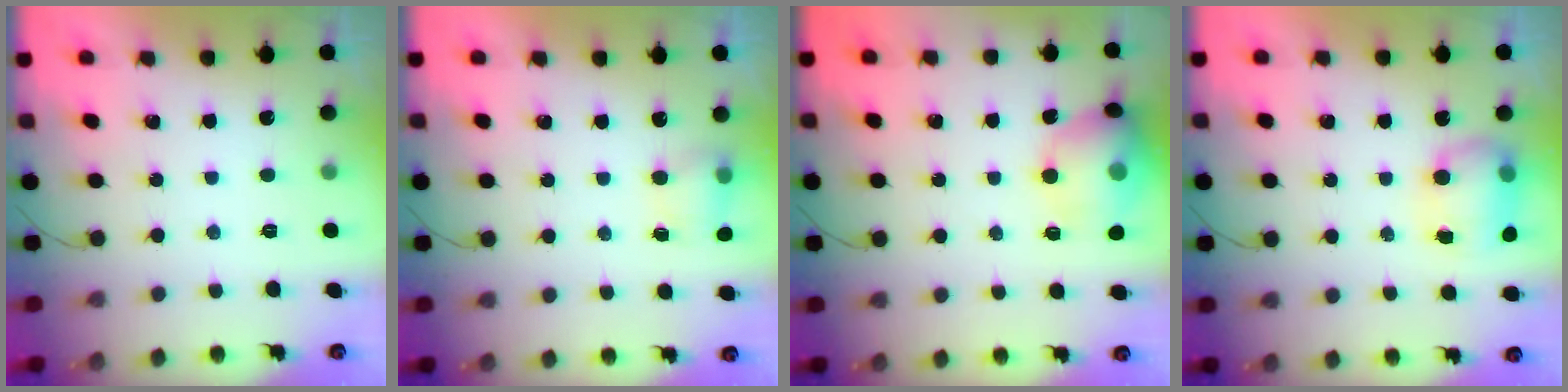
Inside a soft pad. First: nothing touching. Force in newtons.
{"total": 5.7, "press": 5.6, "slide": 1.1}
{"total": 14.0, "press": 13.9, "slide": 2.0}
{"total": 8.0, "press": 8.0, "slide": 0.6}